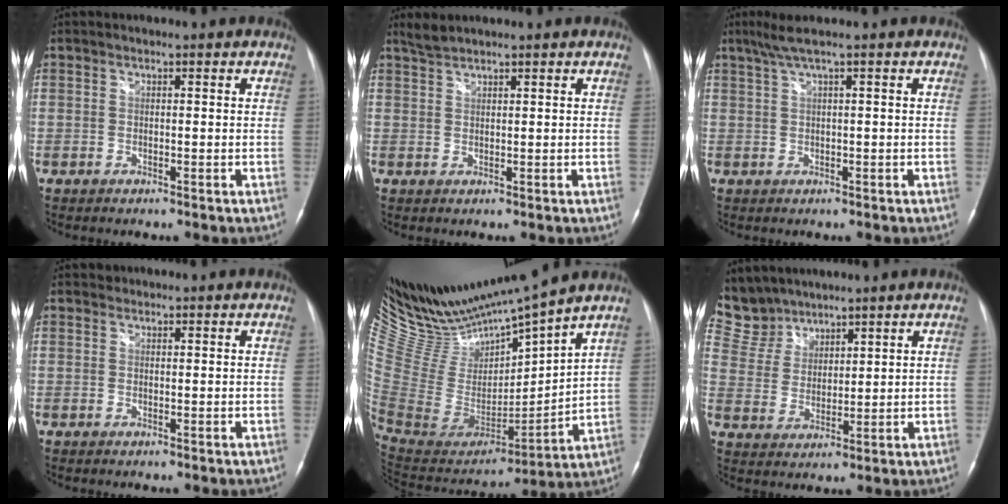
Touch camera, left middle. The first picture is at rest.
{"total": 1.9, "force": [1.9, -0.2, 0.4], "torque": [-0.011, 0.009, 0.043]}
{"total": 3.1, "force": [1.8, -0.4, 2.6], "torque": [-0.066, 0.019, 0.041]}
{"total": 0.6, "force": [0.5, 0.3, -0.1], "torque": [0.002, 0.000, 0.008]}
{"total": 19.7, "force": [18.2, 0.6, 7.5], "torque": [-0.160, -0.039, 0.362]}
{"total": 7.9, "force": [7.3, 3.1, -0.1], "torque": [-0.006, 0.013, 0.160]}